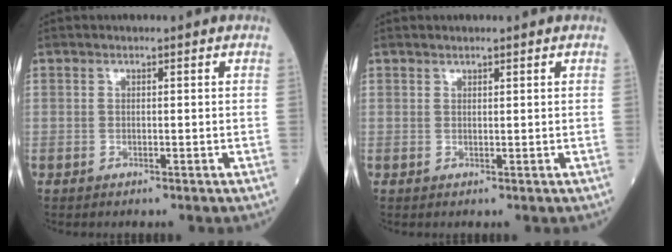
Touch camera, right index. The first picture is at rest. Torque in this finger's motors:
{"motor_torque": [-0.08, 0.10, -0.04, -0.01]}